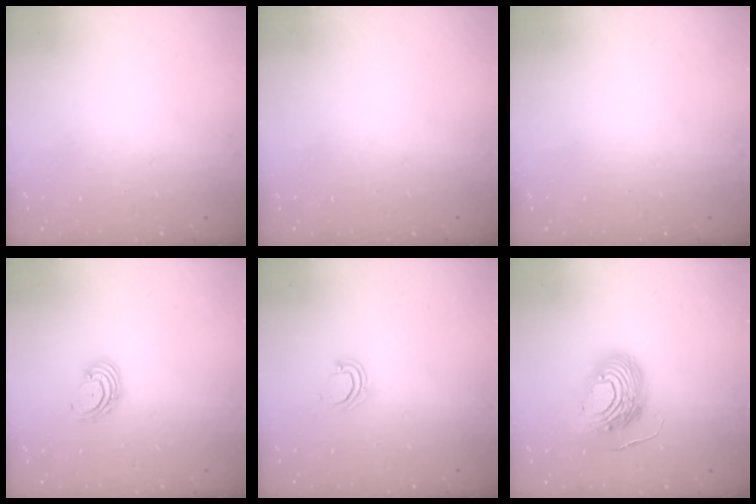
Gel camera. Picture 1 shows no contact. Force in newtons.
{"total": 0.0}
{"total": 0.0}
{"total": 3.3, "press": 3.2, "slide": 0.5}
{"total": 2.2, "press": 2.2, "slide": 0.1}
{"total": 13.3, "press": 13.1, "slide": 2.3}